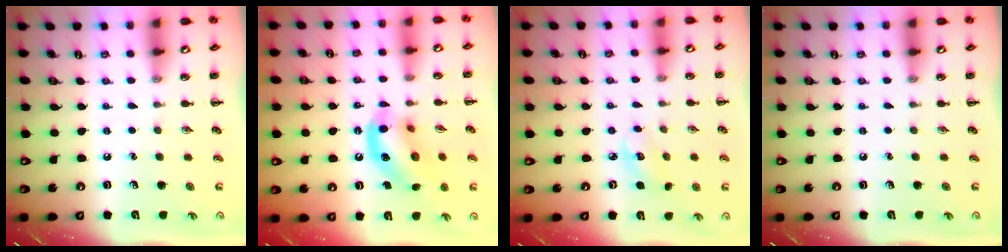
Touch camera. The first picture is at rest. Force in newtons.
{"total": 14.5, "press": 14.3, "slide": 2.7}
{"total": 4.0, "press": 3.9, "slide": 0.7}
{"total": 0.0}